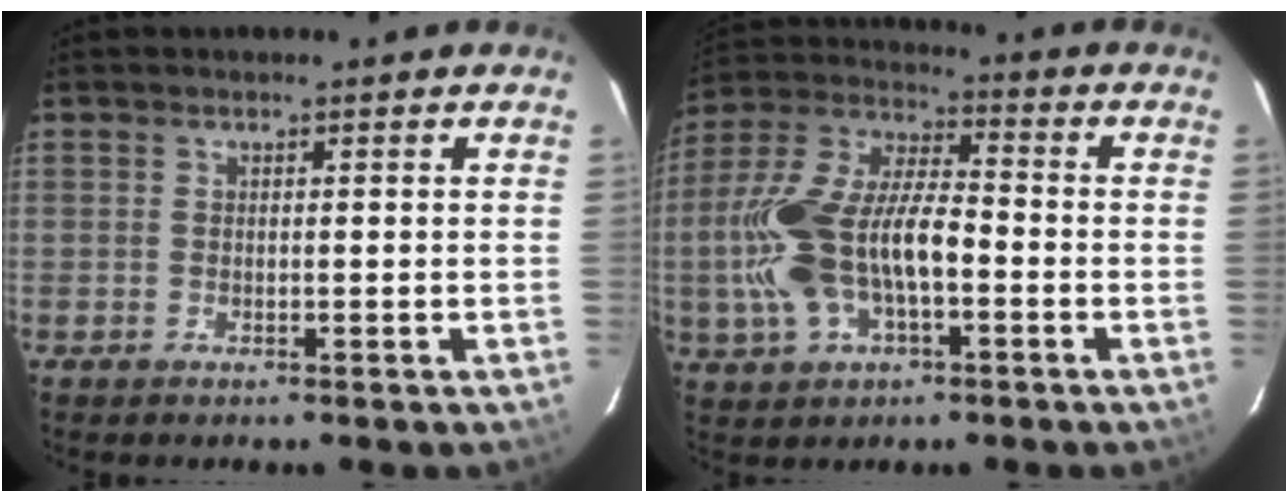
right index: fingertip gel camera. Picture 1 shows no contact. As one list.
[{"total": 17.2, "force": [-3.8, 8.3, 14.6], "torque": [-0.313, 0.008, -0.070]}]